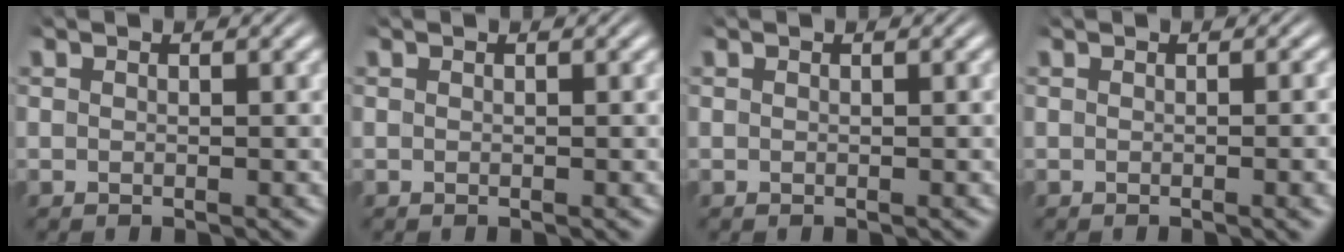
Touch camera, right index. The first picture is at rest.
{"total": 0.0}
{"total": 0.0}
{"total": 1.0, "force": [-0.3, -0.3, 0.9], "torque": [-0.009, 0.007, -0.008]}